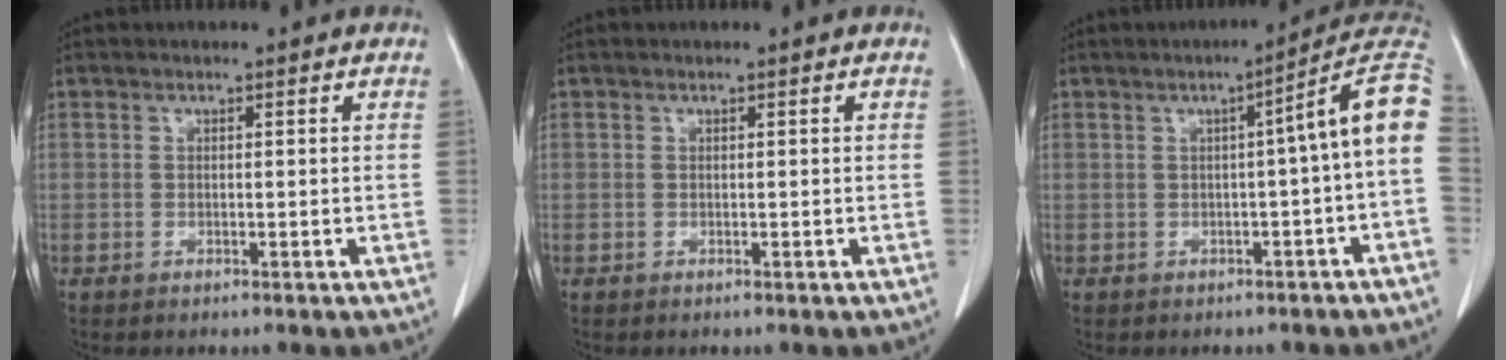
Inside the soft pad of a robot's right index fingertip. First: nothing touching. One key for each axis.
{"total": 0.0}
{"total": 8.5, "fx": -0.1, "fy": -0.5, "fz": 8.5, "tx": -0.098, "ty": 0.027, "tz": -0.012}